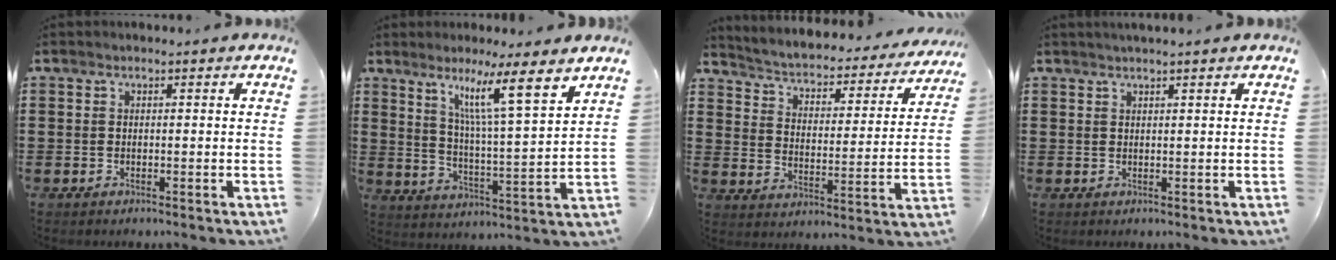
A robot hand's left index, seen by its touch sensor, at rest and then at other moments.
{"total": 9.7, "force": [6.7, 0.1, 6.9], "torque": [-0.129, -0.037, 0.107]}
{"total": 2.2, "force": [2.0, 0.4, 0.8], "torque": [-0.033, -0.027, 0.020]}
{"total": 1.1, "force": [0.9, -0.3, 0.5], "torque": [-0.008, -0.001, 0.018]}